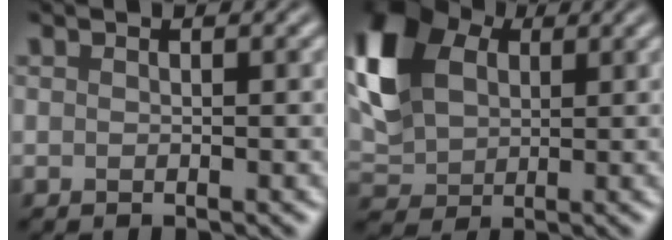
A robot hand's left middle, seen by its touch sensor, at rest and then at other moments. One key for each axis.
{"total": 8.9, "fx": 2.8, "fy": 6.4, "fz": 5.6, "tx": -0.147, "ty": 0.019, "tz": 0.051}